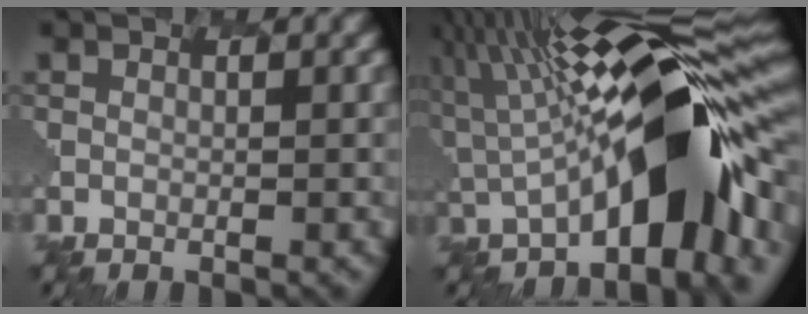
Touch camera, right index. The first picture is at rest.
{"total": 12.0, "force": [-0.4, 4.4, 11.1], "torque": [-0.185, 0.020, -0.032]}